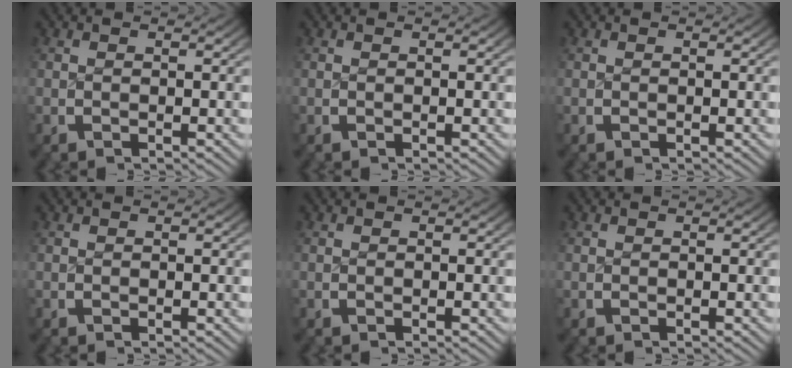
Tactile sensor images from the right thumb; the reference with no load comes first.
{"total": 0.0}
{"total": 0.0}
{"total": 0.0}
{"total": 0.0}
{"total": 0.0}